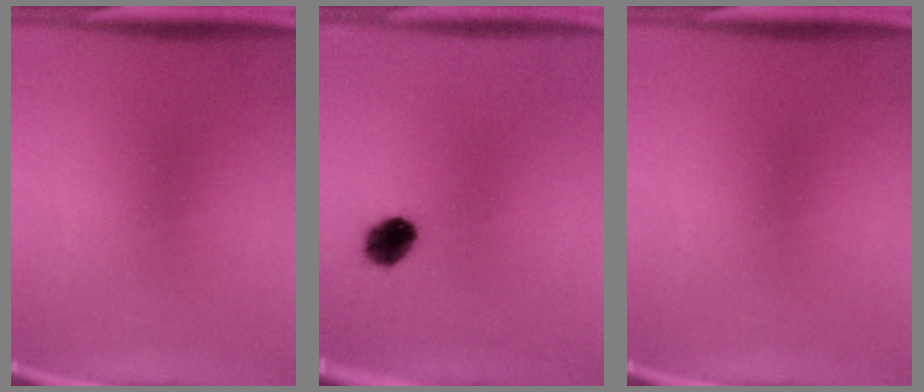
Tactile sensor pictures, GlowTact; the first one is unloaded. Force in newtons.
{"total": 5.5}
{"total": 0.0}